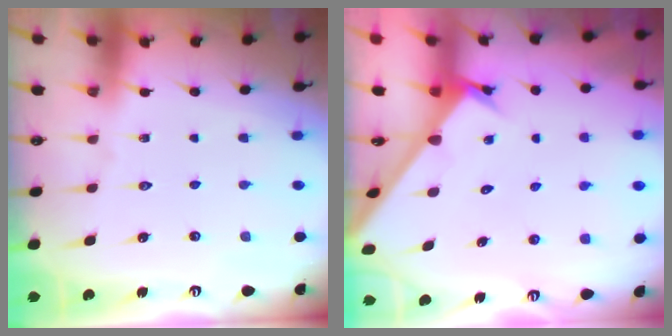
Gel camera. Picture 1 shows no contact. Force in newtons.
{"total": 2.4, "press": 2.4, "slide": 0.1}